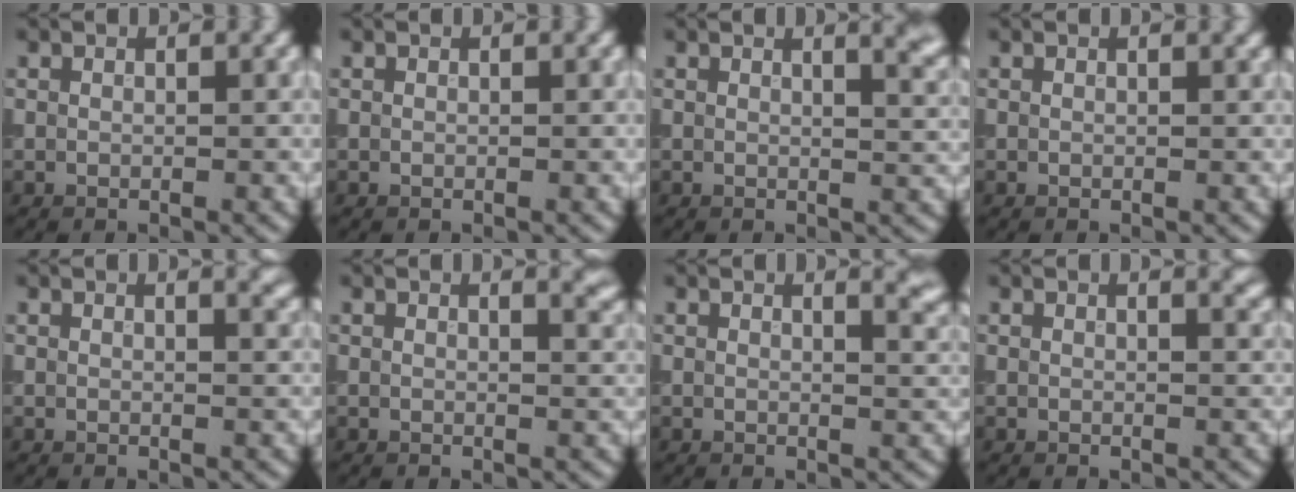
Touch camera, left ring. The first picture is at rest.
{"total": 0.0}
{"total": 4.6, "force": [2.4, 2.0, 3.4], "torque": [-0.010, 0.020, 0.014]}
{"total": 0.8, "force": [0.5, 0.3, 0.5], "torque": [-0.001, 0.003, 0.006]}
{"total": 2.6, "force": [1.8, 1.1, 1.5], "torque": [0.003, 0.005, 0.012]}
{"total": 2.8, "force": [1.8, 1.2, 1.8], "torque": [0.002, 0.005, 0.015]}
{"total": 3.8, "force": [2.2, 1.6, 2.6], "torque": [-0.002, 0.010, 0.017]}
{"total": 2.3, "force": [1.6, 0.9, 1.3], "torque": [0.002, 0.003, 0.012]}